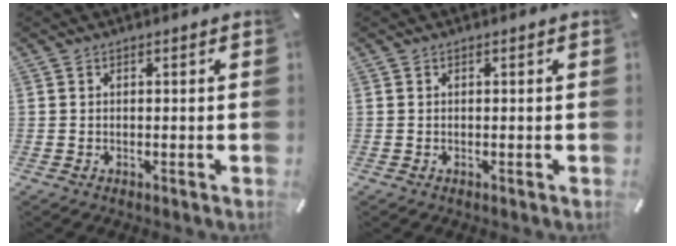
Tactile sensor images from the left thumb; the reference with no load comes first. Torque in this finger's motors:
{"motor_torque": [-0.11, -0.09, -0.03, 0.06, -0.01]}